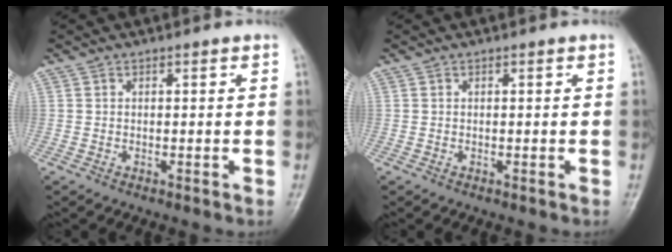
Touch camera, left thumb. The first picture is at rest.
{"total": 0.0}